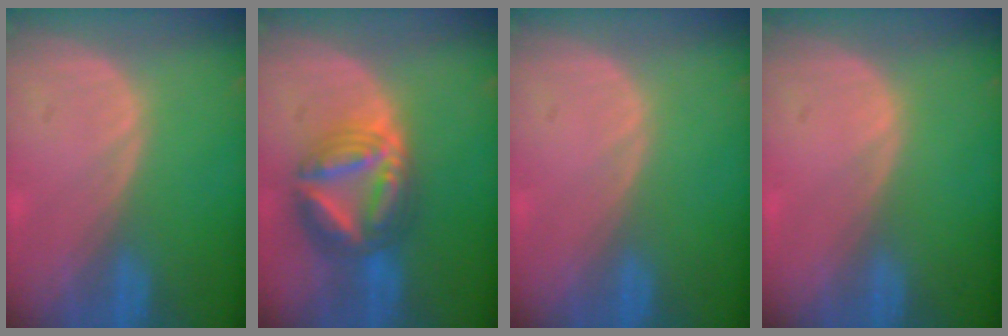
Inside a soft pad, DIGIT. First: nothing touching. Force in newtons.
{"total": 8.8, "press": 8.8, "slide": 0.8}
{"total": 0.0}
{"total": 0.0}